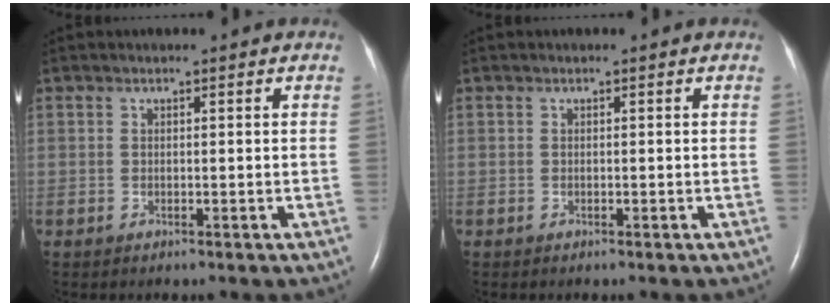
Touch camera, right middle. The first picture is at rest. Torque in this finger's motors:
{"motor_torque": [0.96, -0.91, 0.00, 0.01]}